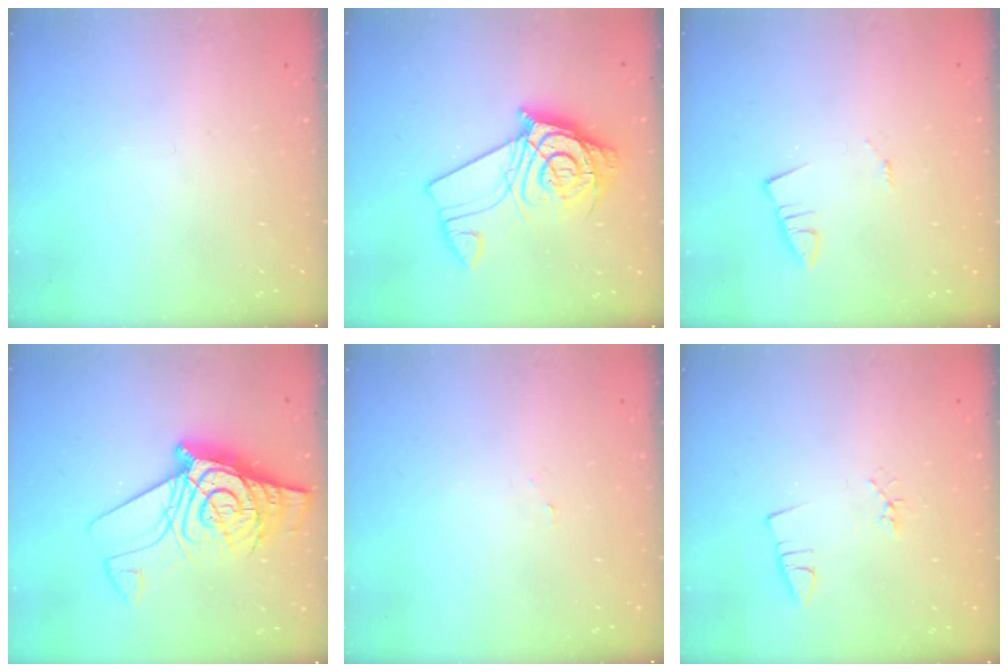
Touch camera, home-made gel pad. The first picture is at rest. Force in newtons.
{"total": 13.5, "press": 13.4, "slide": 1.4}
{"total": 1.3, "press": 1.3, "slide": 0.1}
{"total": 16.6, "press": 16.5, "slide": 1.8}
{"total": 2.2, "press": 2.2, "slide": 0.2}
{"total": 2.4, "press": 1.9, "slide": 1.5}